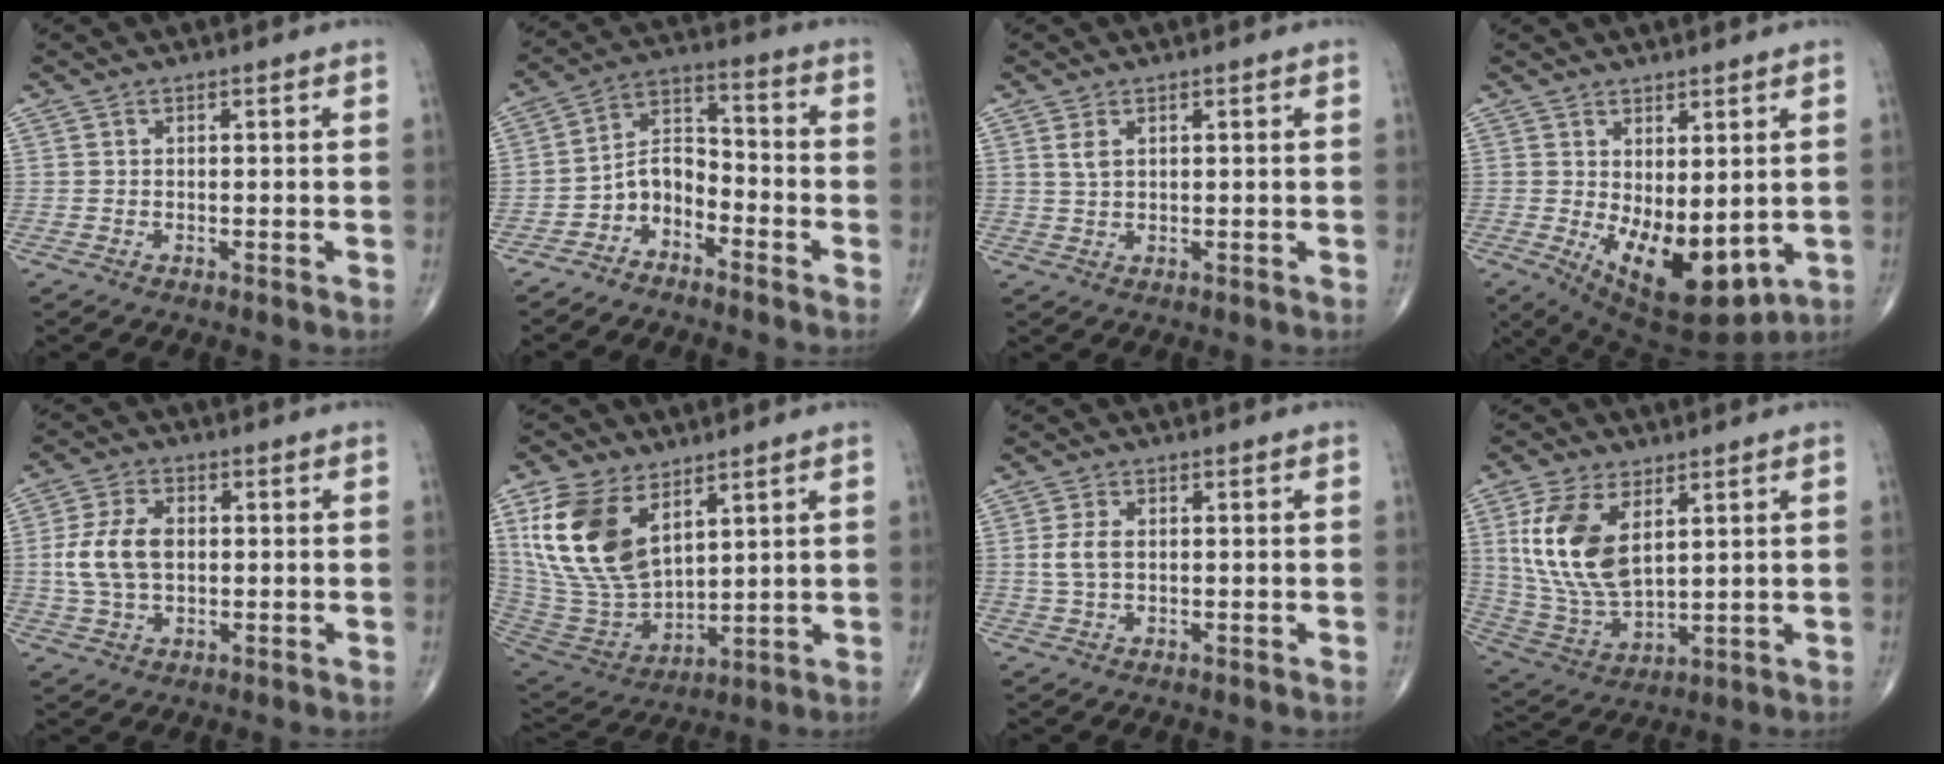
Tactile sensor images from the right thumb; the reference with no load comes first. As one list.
[{"total": 7.2, "force": [-4.4, 4.6, 3.5], "torque": [-0.047, 0.067, -0.093]}, {"total": 2.2, "force": [1.0, 1.2, 1.5], "torque": [-0.030, 0.001, 0.026]}, {"total": 12.9, "force": [-1.3, 6.1, 11.3], "torque": [-0.166, -0.026, 0.006]}, {"total": 9.4, "force": [0.4, 6.0, 7.3], "torque": [-0.145, 0.007, 0.010]}, {"total": 18.8, "force": [8.1, 10.7, 13.1], "torque": [-0.250, -0.037, 0.170]}, {"total": 3.6, "force": [0.3, 2.2, 2.9], "torque": [-0.064, 0.004, 0.008]}, {"total": 15.3, "force": [4.8, 8.2, 12.1], "torque": [-0.242, -0.020, 0.108]}]